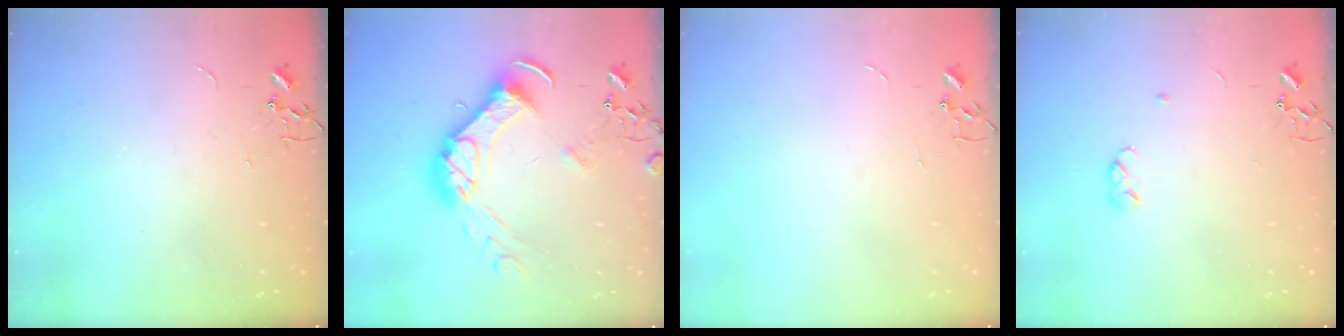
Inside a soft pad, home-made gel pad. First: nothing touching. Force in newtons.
{"total": 16.9, "press": 16.8, "slide": 2.1}
{"total": 0.0}
{"total": 3.9, "press": 3.8, "slide": 0.7}